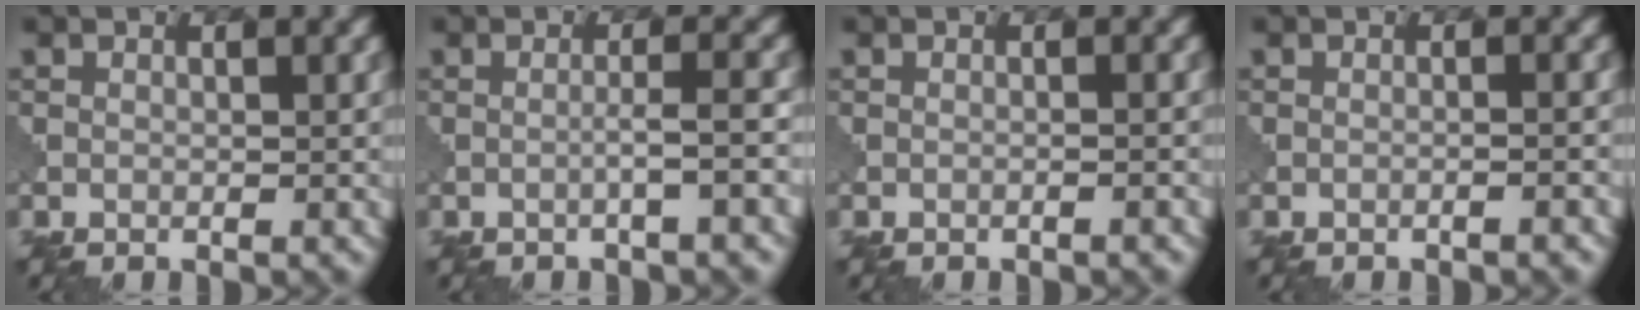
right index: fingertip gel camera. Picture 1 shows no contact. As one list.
[{"total": 2.1, "force": [-0.7, 0.2, 2.0], "torque": [-0.026, 0.012, -0.023]}, {"total": 0.7, "force": [-0.4, 0.2, 0.6], "torque": [-0.008, -0.001, -0.020]}, {"total": 1.1, "force": [-0.5, 0.3, 0.9], "torque": [-0.008, 0.003, -0.025]}]